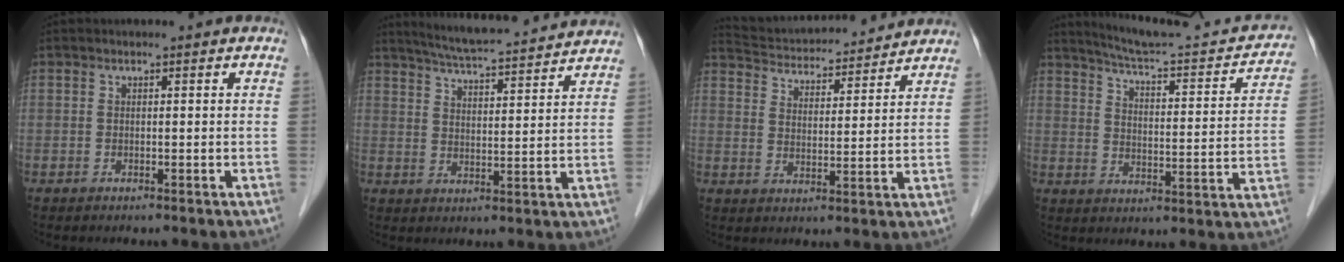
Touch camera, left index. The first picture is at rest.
{"total": 15.9, "force": [14.7, 0.9, 5.9], "torque": [-0.103, 0.019, 0.208]}
{"total": 15.5, "force": [14.8, 2.3, 3.8], "torque": [-0.067, 0.026, 0.222]}
{"total": 19.1, "force": [17.5, 2.1, 7.3], "torque": [-0.101, -0.022, 0.228]}